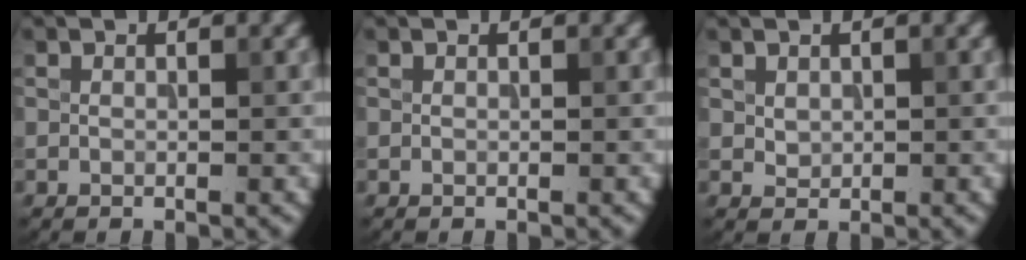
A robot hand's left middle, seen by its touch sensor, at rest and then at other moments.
{"total": 0.0}
{"total": 0.9, "force": [0.4, 0.7, 0.3], "torque": [-0.005, -0.003, 0.013]}